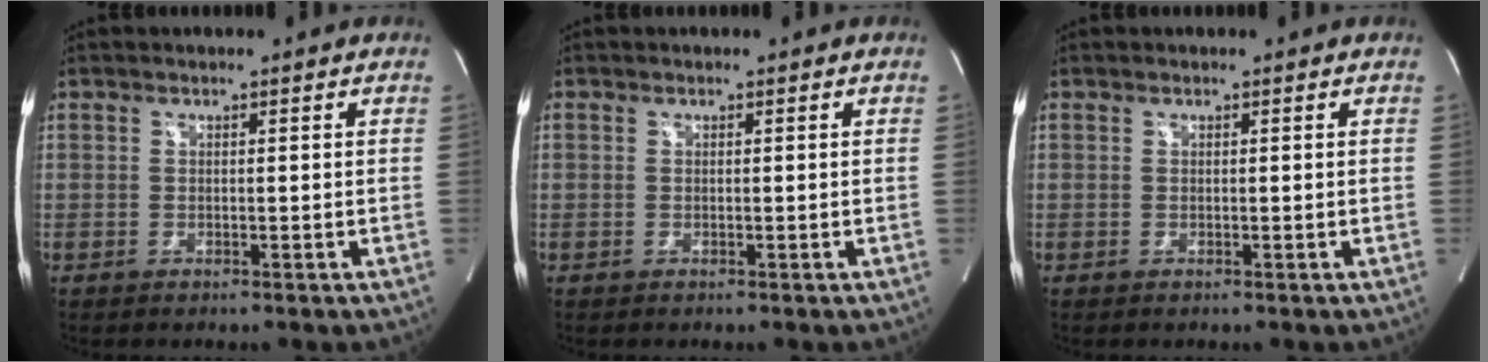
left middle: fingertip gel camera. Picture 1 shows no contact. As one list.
[{"total": 0.0}, {"total": 0.0}]